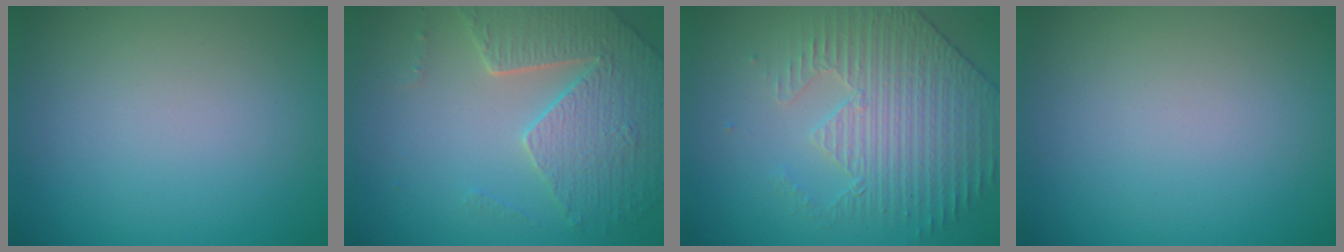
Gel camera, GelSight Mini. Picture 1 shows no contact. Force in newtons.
{"total": 5.0, "press": 4.5, "slide": 2.1}
{"total": 4.2, "press": 3.8, "slide": 1.8}
{"total": 0.0}